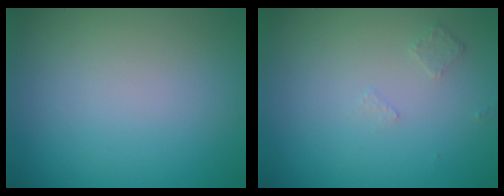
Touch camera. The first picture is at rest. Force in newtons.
{"total": 0.6, "press": 0.5, "slide": 0.4}